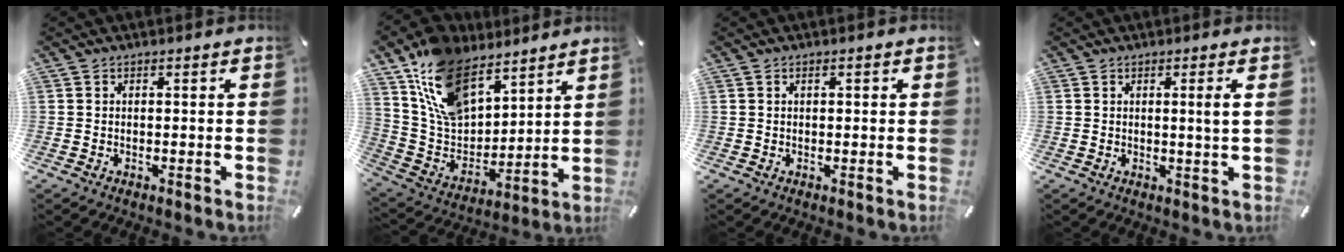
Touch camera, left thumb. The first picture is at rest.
{"total": 17.3, "force": [11.3, 10.1, 8.3], "torque": [-0.184, -0.060, 0.215]}
{"total": 1.0, "force": [0.3, 0.5, 0.8], "torque": [-0.017, 0.005, 0.004]}
{"total": 3.5, "force": [0.8, -0.1, 3.4], "torque": [-0.064, -0.006, 0.010]}